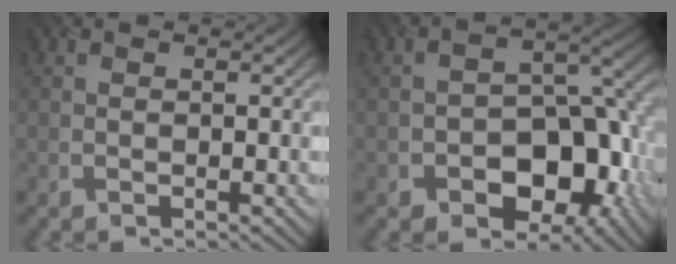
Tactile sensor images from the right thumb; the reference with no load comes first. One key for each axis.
{"total": 11.1, "fx": -4.8, "fy": 7.1, "fz": 7.1, "tx": -0.093, "ty": -0.017, "tz": -0.075}